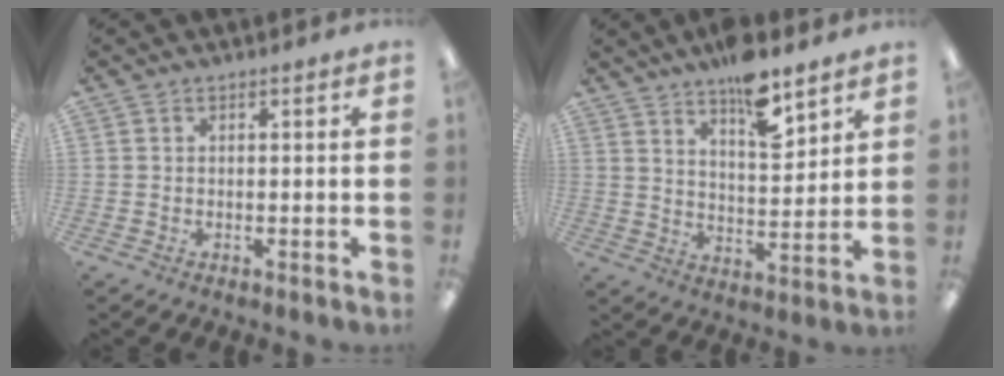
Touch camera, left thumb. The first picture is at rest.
{"total": 11.0, "force": [8.6, 3.4, 6.0], "torque": [-0.086, -0.054, 0.147]}